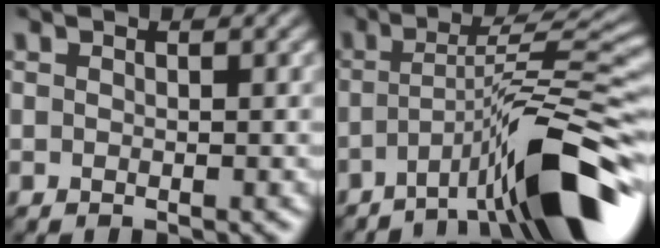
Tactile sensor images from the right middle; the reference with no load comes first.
{"total": 11.1, "force": [-5.1, 1.9, 9.7], "torque": [-0.131, 0.019, -0.089]}